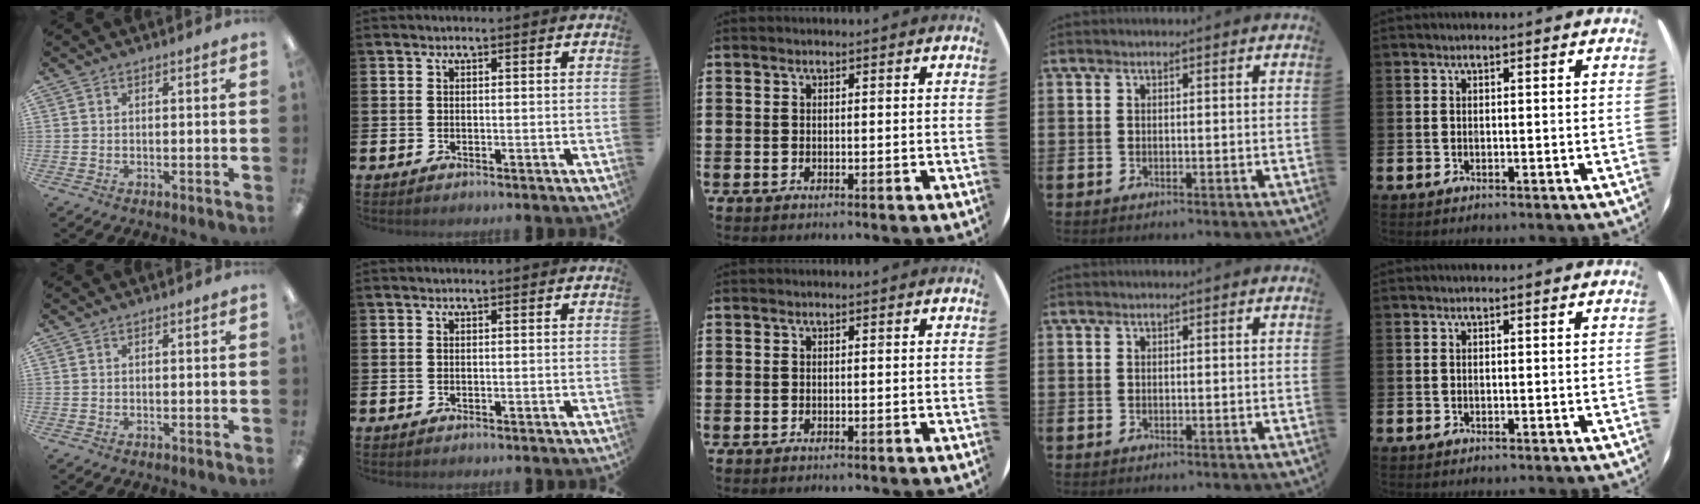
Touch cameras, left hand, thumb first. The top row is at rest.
{}